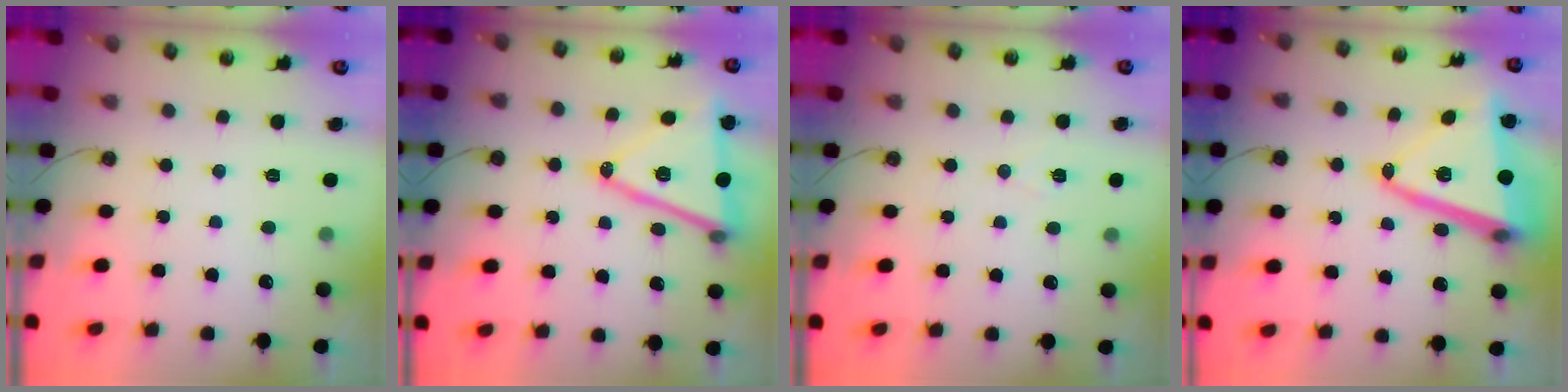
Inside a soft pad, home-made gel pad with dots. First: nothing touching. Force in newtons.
{"total": 16.5, "press": 16.0, "slide": 4.1}
{"total": 5.9, "press": 4.0, "slide": 4.4}
{"total": 17.8, "press": 17.6, "slide": 2.6}